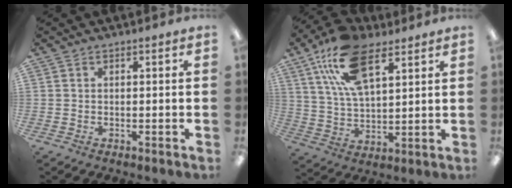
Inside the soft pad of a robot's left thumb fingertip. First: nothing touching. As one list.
[{"total": 17.1, "force": [9.8, 8.2, 11.4], "torque": [-0.216, -0.021, 0.173]}]